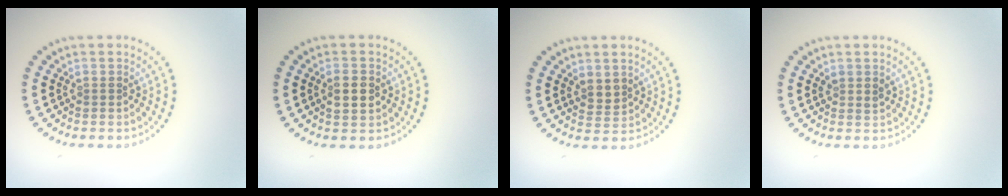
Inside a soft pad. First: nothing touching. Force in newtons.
{"total": 2.1, "press": 2.0, "slide": 0.2}
{"total": 1.7, "press": 1.5, "slide": 0.9}
{"total": 0.9, "press": 0.8, "slide": 0.4}